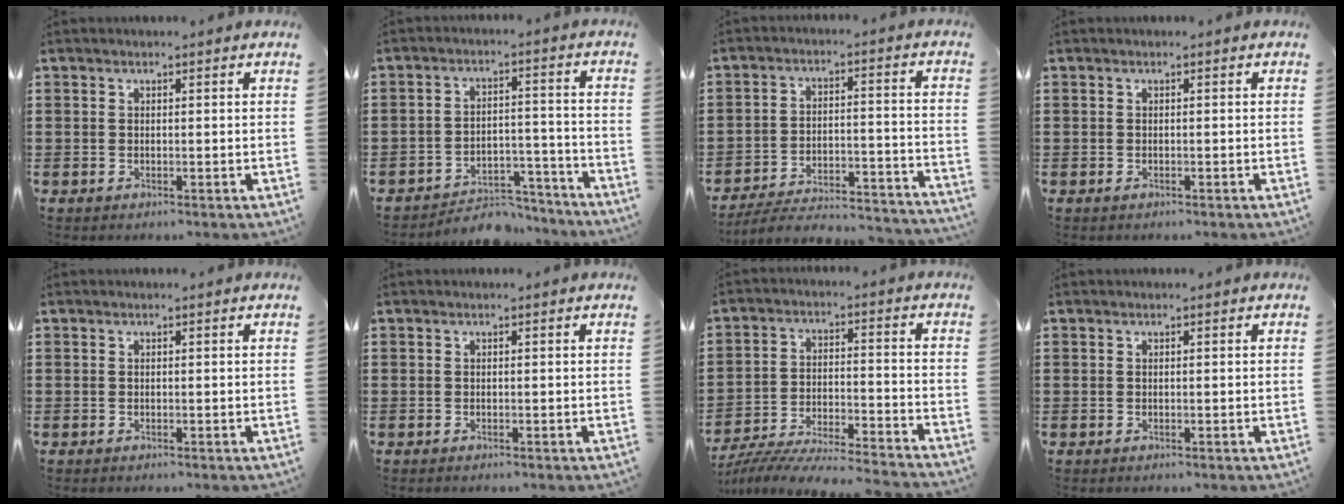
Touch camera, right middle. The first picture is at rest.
{"total": 5.5, "force": [-5.2, 1.4, 1.1], "torque": [-0.015, 0.015, -0.104]}
{"total": 4.8, "force": [-4.5, 0.4, 1.5], "torque": [-0.034, -0.007, -0.095]}
{"total": 0.0}
{"total": 0.0}
{"total": 0.0}
{"total": 7.4, "force": [-7.1, 0.2, 1.8], "torque": [-0.033, 0.002, -0.140]}
{"total": 0.0}